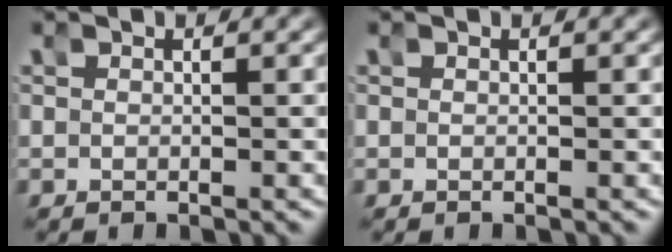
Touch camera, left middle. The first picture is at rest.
{"total": 0.0}